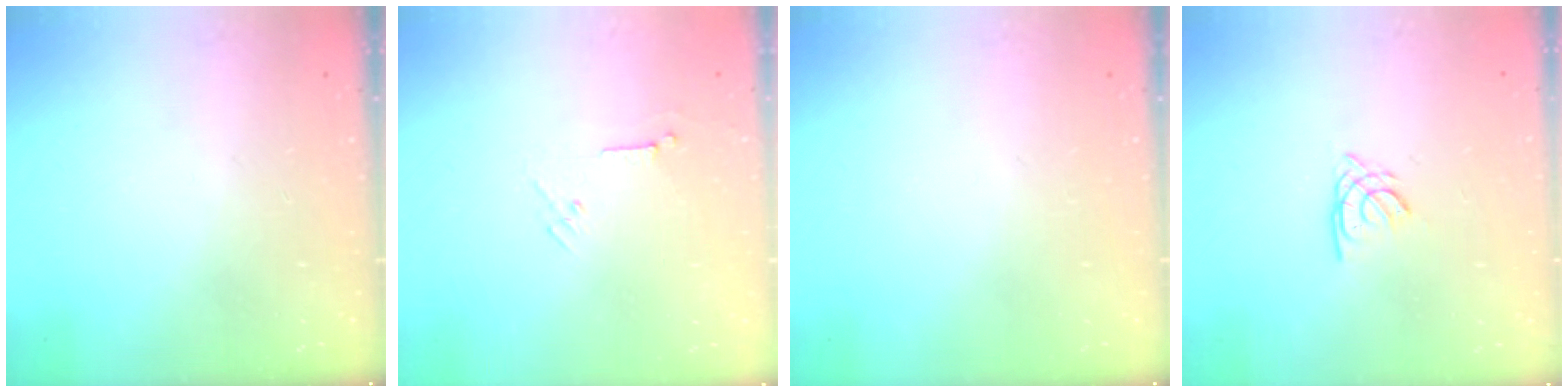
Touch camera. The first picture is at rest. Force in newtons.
{"total": 3.5, "press": 3.4, "slide": 0.7}
{"total": 0.0}
{"total": 1.8, "press": 1.8, "slide": 0.3}